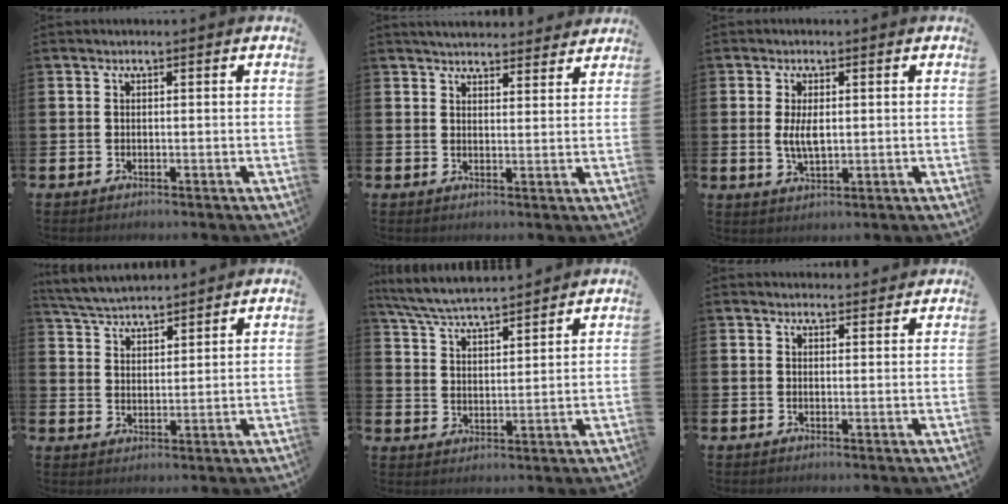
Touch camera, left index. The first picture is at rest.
{"total": 3.8, "force": [3.7, 0.6, 0.2], "torque": [-0.006, -0.023, 0.067]}
{"total": 3.8, "force": [0.5, 1.7, 3.3], "torque": [-0.056, 0.000, 0.006]}
{"total": 4.2, "force": [4.1, 0.5, 0.1], "torque": [-0.027, -0.022, 0.075]}
{"total": 6.1, "force": [5.9, 0.5, 1.2], "torque": [-0.051, -0.030, 0.107]}
{"total": 1.8, "force": [1.7, 0.5, -0.1], "torque": [0.009, -0.006, 0.030]}